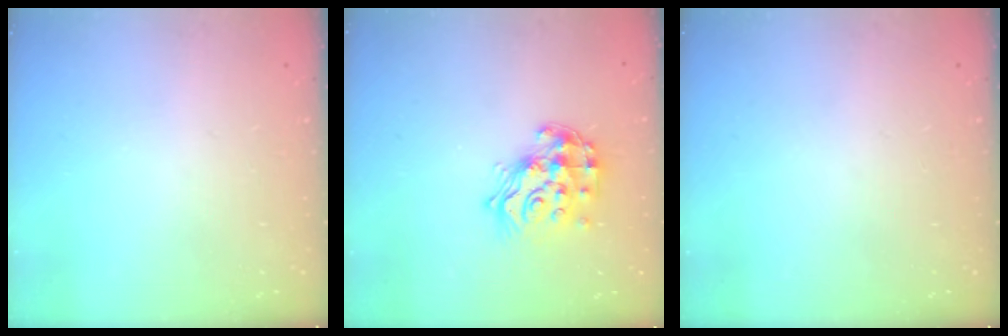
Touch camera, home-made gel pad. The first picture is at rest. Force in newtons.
{"total": 15.5, "press": 15.4, "slide": 1.0}
{"total": 0.0}